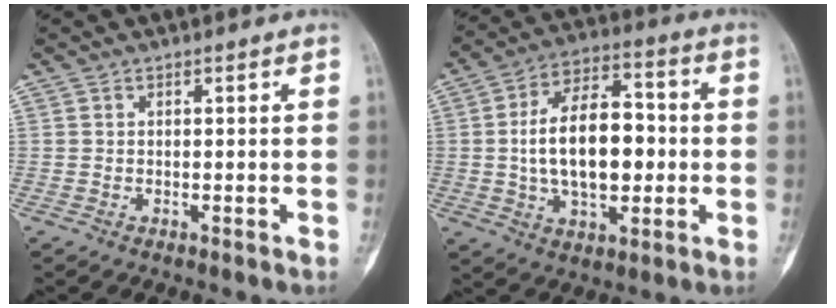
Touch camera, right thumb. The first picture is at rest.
{"total": 17.2, "force": [-0.4, 9.7, 14.2], "torque": [-0.217, 0.025, -0.008]}